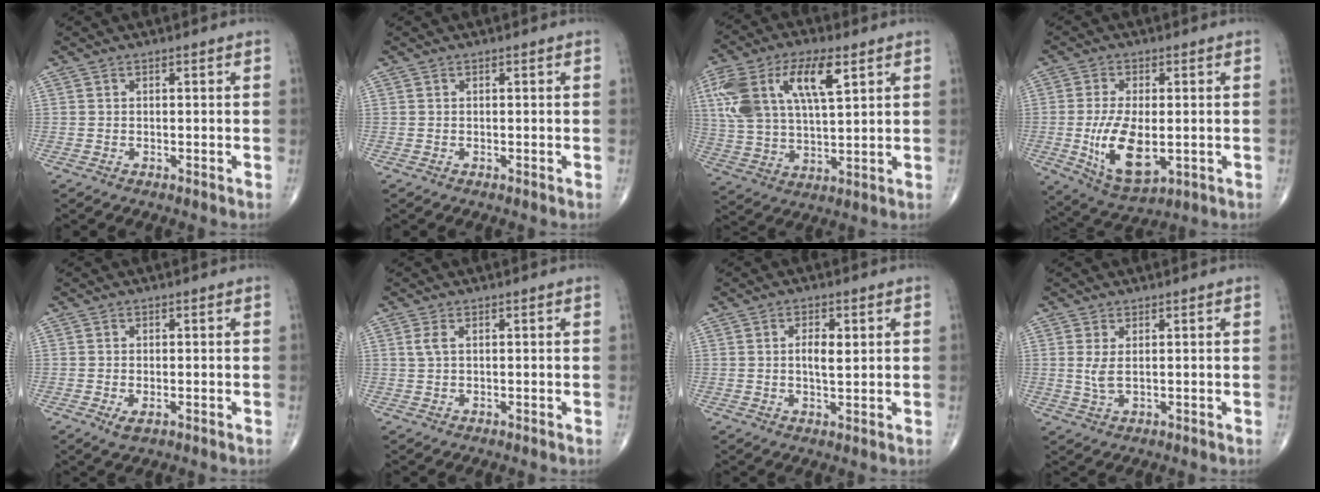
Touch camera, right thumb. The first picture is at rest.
{"total": 0.0}
{"total": 17.9, "force": [6.8, 7.9, 14.5], "torque": [-0.291, 0.000, 0.127]}
{"total": 12.2, "force": [-1.7, 5.9, 10.6], "torque": [-0.193, -0.019, -0.017]}
{"total": 2.1, "force": [-0.7, 1.0, 1.7], "torque": [-0.034, -0.004, -0.011]}
{"total": 1.7, "force": [0.5, 0.7, 1.4], "torque": [-0.038, 0.009, 0.016]}
{"total": 4.0, "force": [0.9, 1.6, 3.6], "torque": [-0.055, -0.004, 0.013]}
{"total": 2.7, "force": [0.5, 1.0, 2.5], "torque": [-0.055, -0.005, 0.017]}